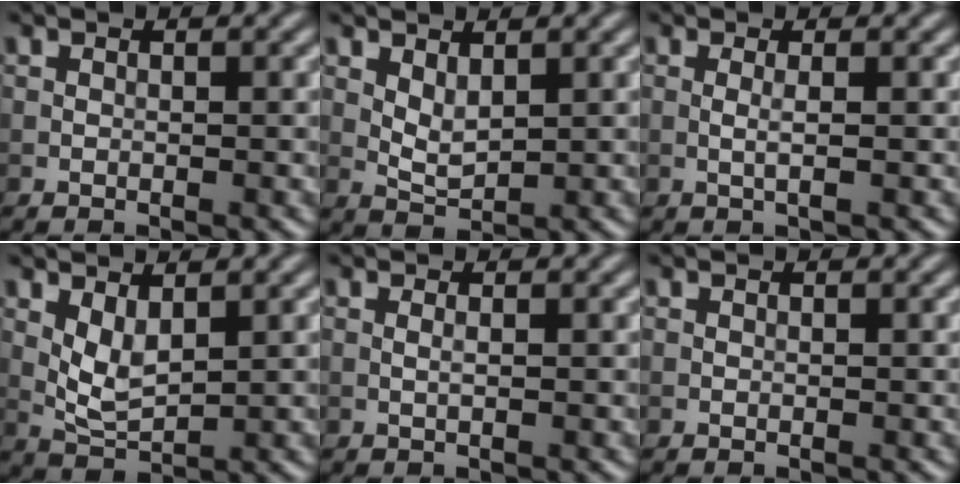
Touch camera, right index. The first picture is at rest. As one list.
[{"total": 2.0, "force": [1.0, 0.9, 1.5], "torque": [-0.034, -0.004, 0.024]}, {"total": 1.1, "force": [0.0, 0.2, 1.1], "torque": [-0.020, 0.001, -0.003]}, {"total": 2.8, "force": [1.0, 1.3, 2.2], "torque": [-0.052, -0.006, 0.027]}, {"total": 0.6, "force": [0.0, 0.1, 0.6], "torque": [-0.011, 0.000, 0.000]}, {"total": 0.0}]